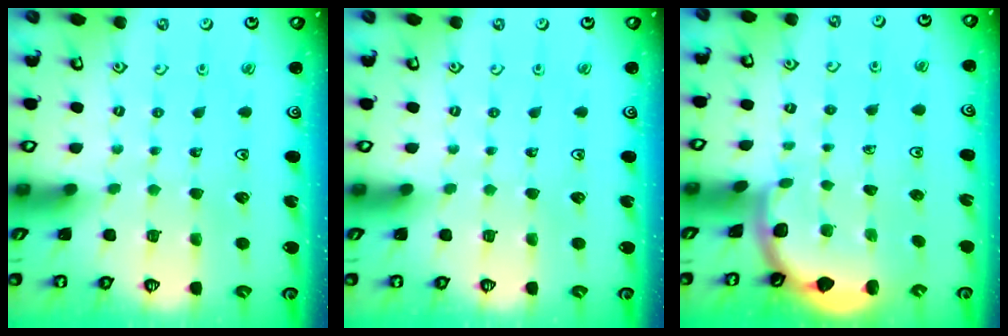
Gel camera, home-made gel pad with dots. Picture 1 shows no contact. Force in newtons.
{"total": 0.0}
{"total": 1.7, "press": 1.7, "slide": 0.0}